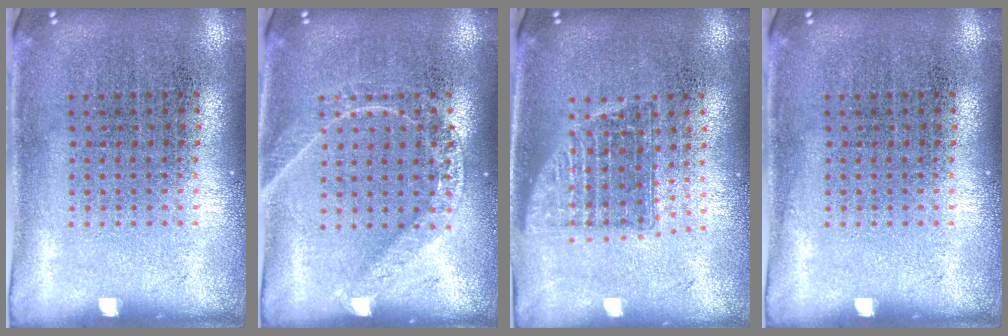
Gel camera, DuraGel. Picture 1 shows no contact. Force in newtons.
{"total": 1.8, "press": 1.8, "slide": 0.3}
{"total": 1.4, "press": 1.1, "slide": 0.9}
{"total": 0.0}